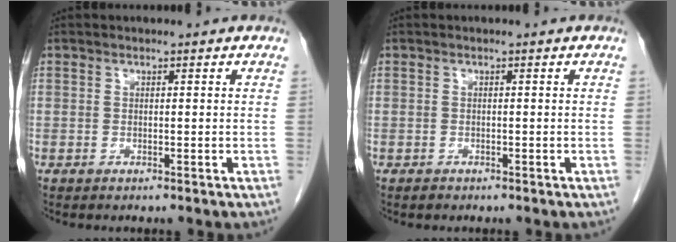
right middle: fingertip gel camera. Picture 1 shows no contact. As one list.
[{"total": 0.6, "force": [-0.4, 0.4, 0.1], "torque": [-0.005, 0.000, -0.007]}]